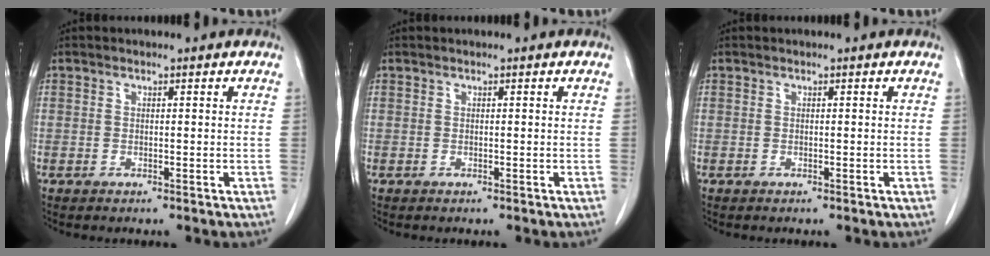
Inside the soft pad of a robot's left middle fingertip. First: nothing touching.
{"total": 0.0}
{"total": 0.0}